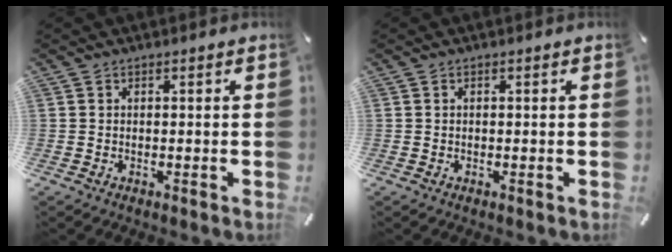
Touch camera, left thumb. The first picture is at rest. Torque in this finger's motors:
{"motor_torque": [0.22, 0.38, 0.09, -0.22, 0.00]}